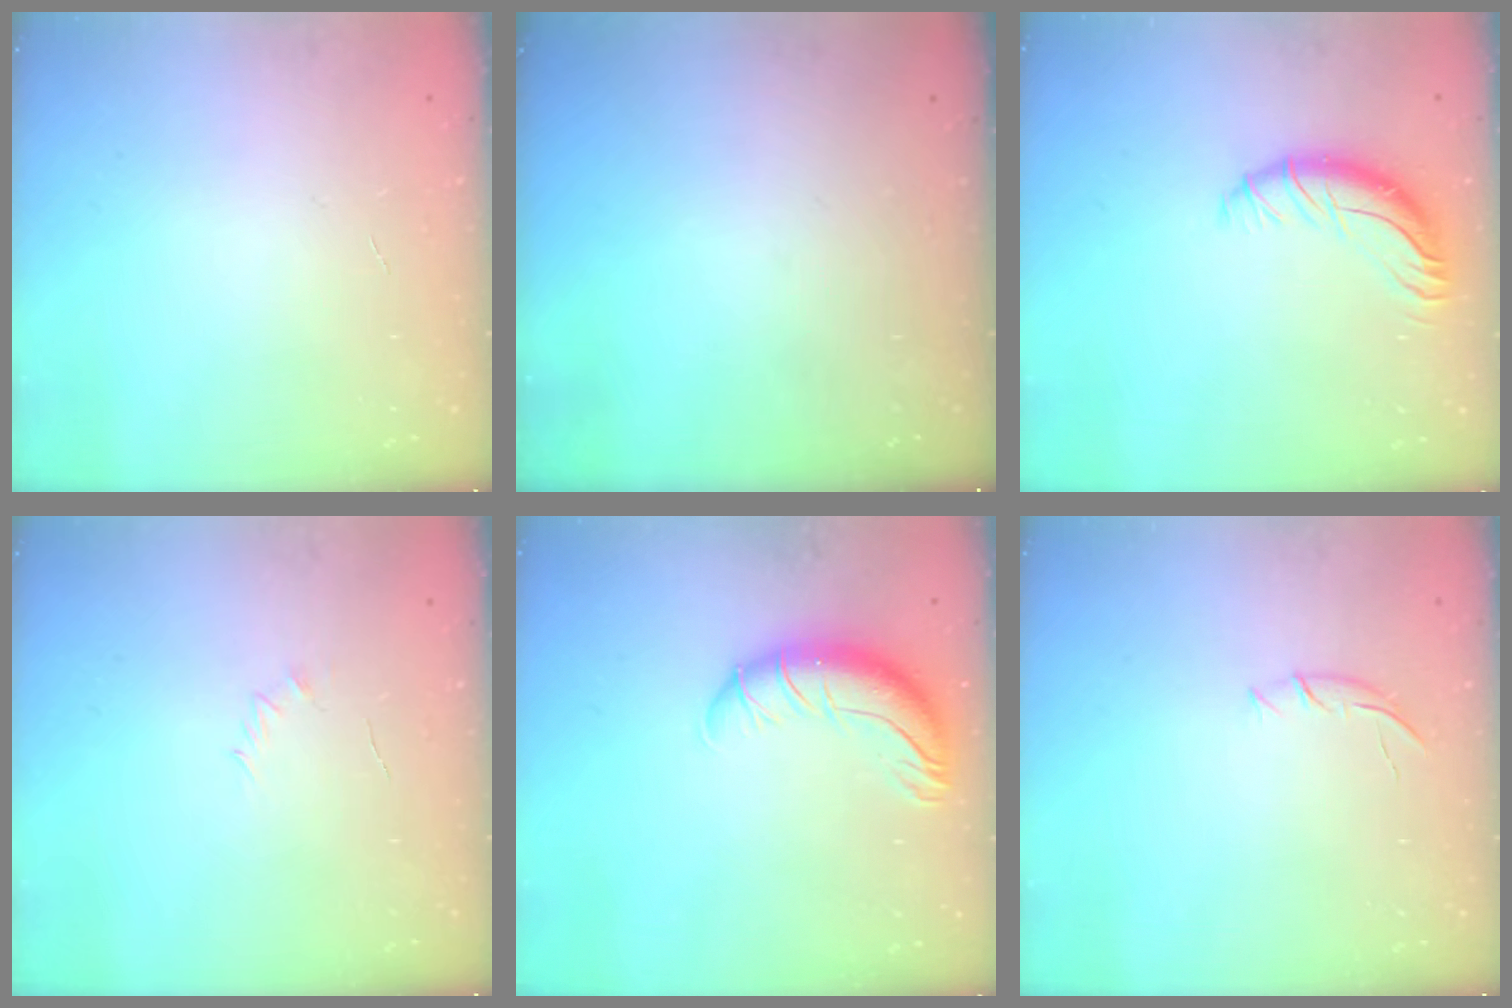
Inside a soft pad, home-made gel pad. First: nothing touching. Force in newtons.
{"total": 0.0}
{"total": 10.9, "press": 10.6, "slide": 2.6}
{"total": 2.5, "press": 2.4, "slide": 0.7}
{"total": 11.6, "press": 11.2, "slide": 3.0}
{"total": 6.3, "press": 6.2, "slide": 1.0}